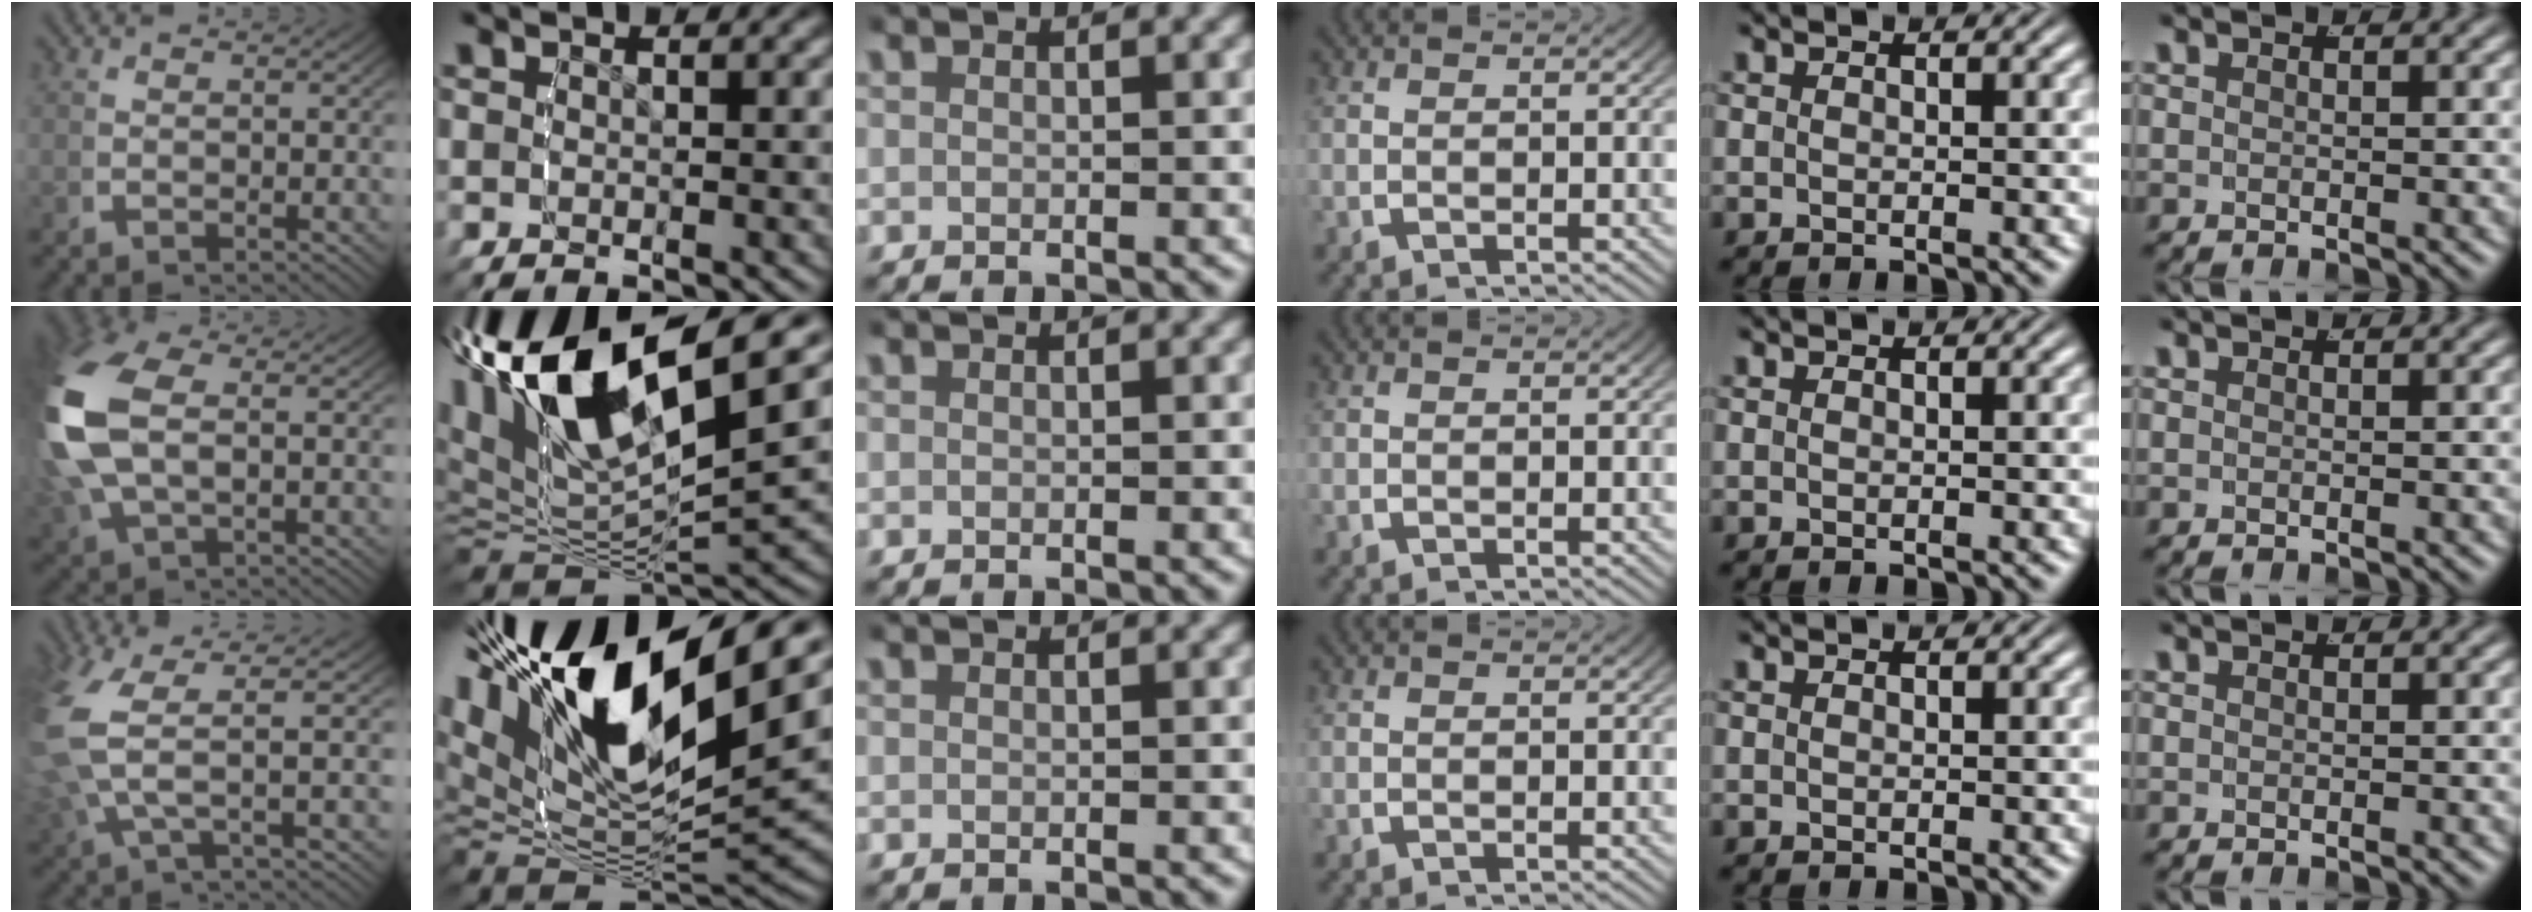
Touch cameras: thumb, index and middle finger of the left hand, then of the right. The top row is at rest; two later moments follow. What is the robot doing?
{"motion": "lift_and_place", "object": "pen"}